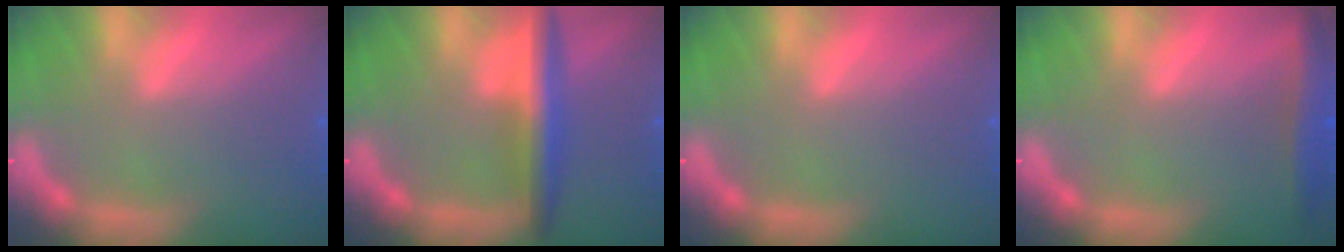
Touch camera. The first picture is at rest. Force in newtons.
{"total": 5.0}
{"total": 0.0}
{"total": 3.5}